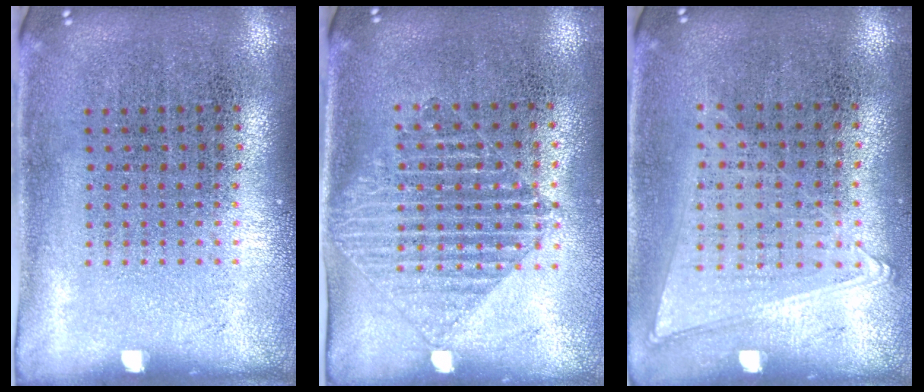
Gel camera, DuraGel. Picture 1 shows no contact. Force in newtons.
{"total": 1.3, "press": 1.1, "slide": 0.6}
{"total": 1.0, "press": 0.9, "slide": 0.4}